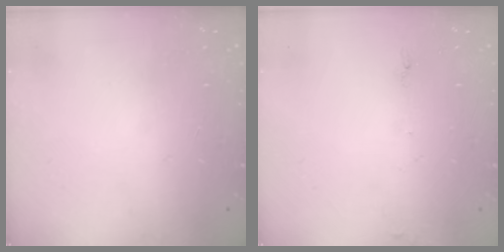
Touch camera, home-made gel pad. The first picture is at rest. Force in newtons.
{"total": 7.3, "press": 7.0, "slide": 2.0}